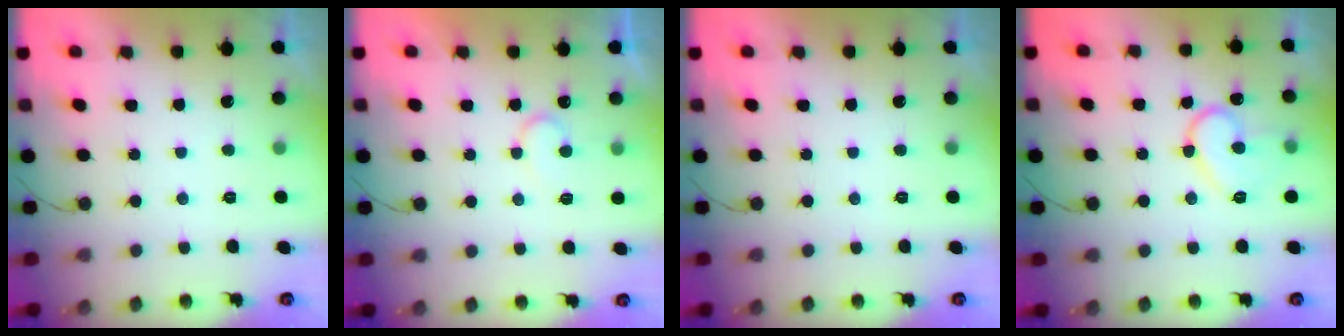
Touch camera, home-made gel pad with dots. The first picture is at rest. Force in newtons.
{"total": 6.7, "press": 6.7, "slide": 0.5}
{"total": 0.0}
{"total": 12.2, "press": 12.1, "slide": 0.9}